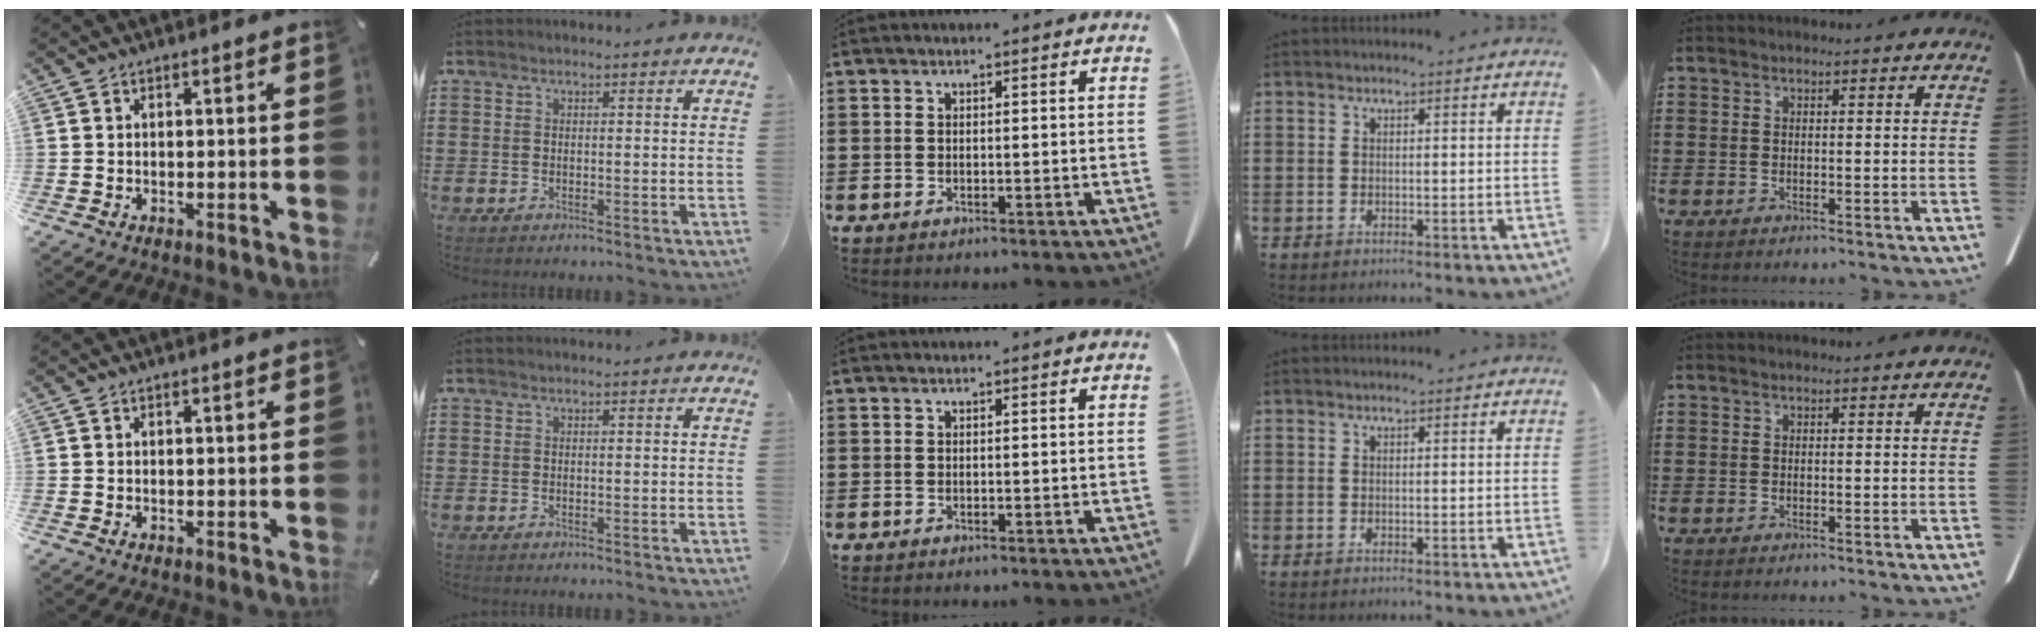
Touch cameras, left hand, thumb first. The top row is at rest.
{}